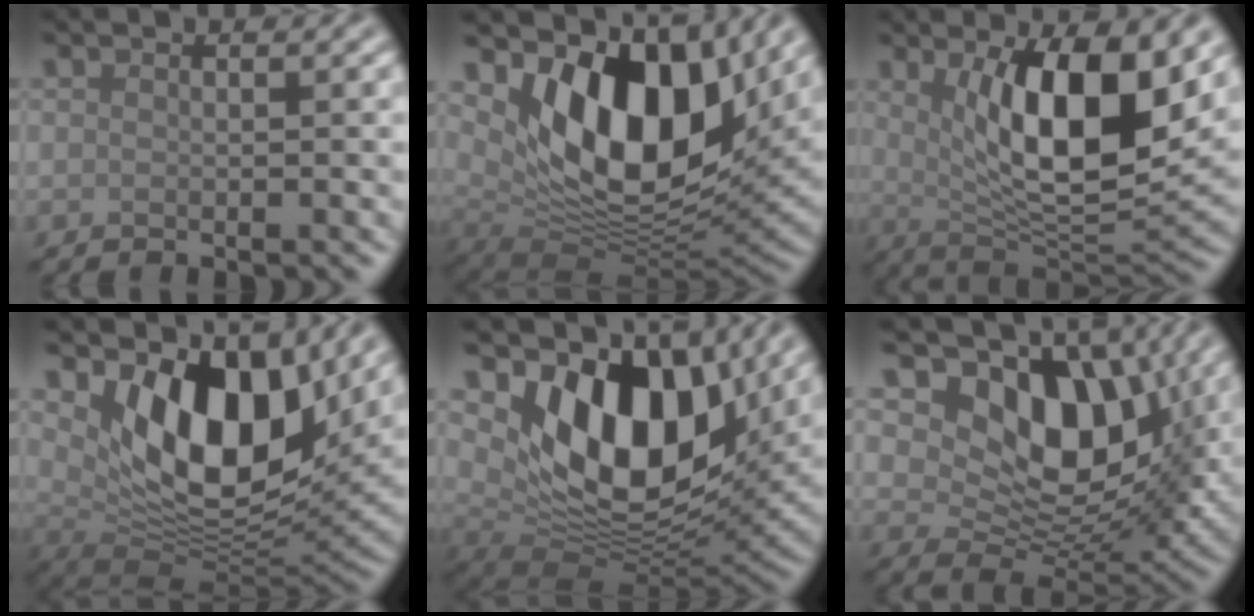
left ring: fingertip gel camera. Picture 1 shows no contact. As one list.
[{"total": 12.9, "force": [4.9, 7.1, 9.6], "torque": [-0.146, -0.019, 0.091]}, {"total": 10.2, "force": [2.4, 3.6, 9.2], "torque": [-0.146, -0.015, 0.047]}, {"total": 11.6, "force": [4.4, 6.3, 8.6], "torque": [-0.124, -0.023, 0.079]}, {"total": 12.9, "force": [4.7, 7.3, 9.5], "torque": [-0.151, -0.015, 0.087]}, {"total": 11.1, "force": [3.4, 7.2, 7.8], "torque": [-0.120, -0.014, 0.064]}]